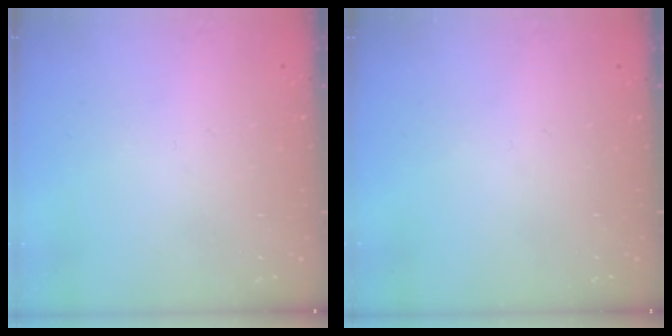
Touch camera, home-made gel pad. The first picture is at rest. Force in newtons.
{"total": 0.0}